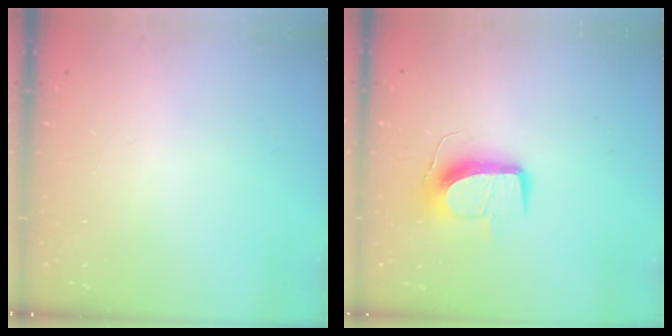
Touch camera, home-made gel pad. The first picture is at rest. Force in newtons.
{"total": 11.6, "press": 11.6, "slide": 0.1}